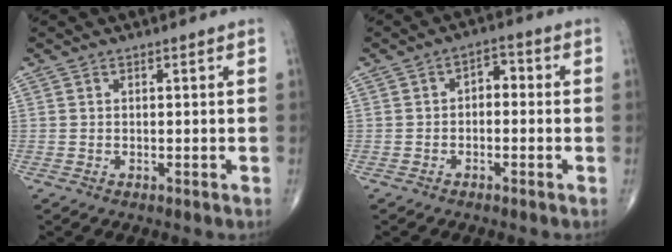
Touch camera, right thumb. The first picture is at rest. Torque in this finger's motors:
{"motor_torque": [-0.08, 0.14, 0.35, -0.08, 0.05]}